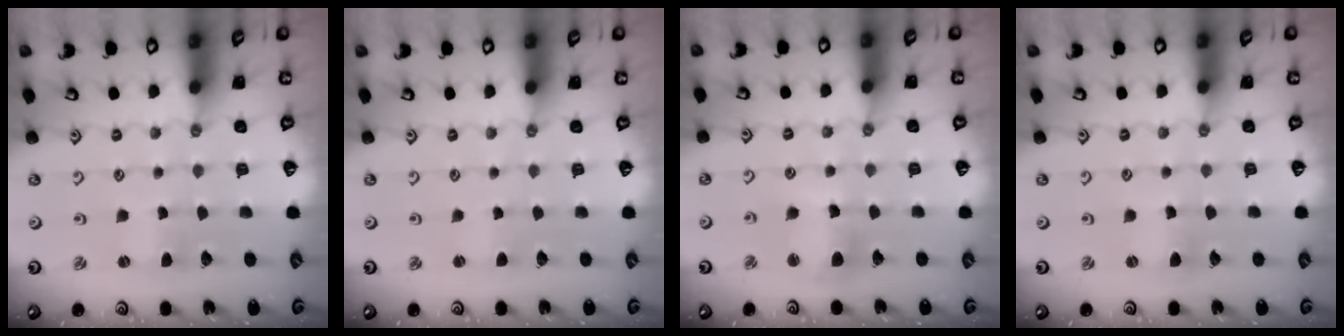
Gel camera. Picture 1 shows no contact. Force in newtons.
{"total": 1.8, "press": 1.7, "slide": 0.2}
{"total": 8.9, "press": 8.7, "slide": 1.4}
{"total": 2.6, "press": 2.6, "slide": 0.1}